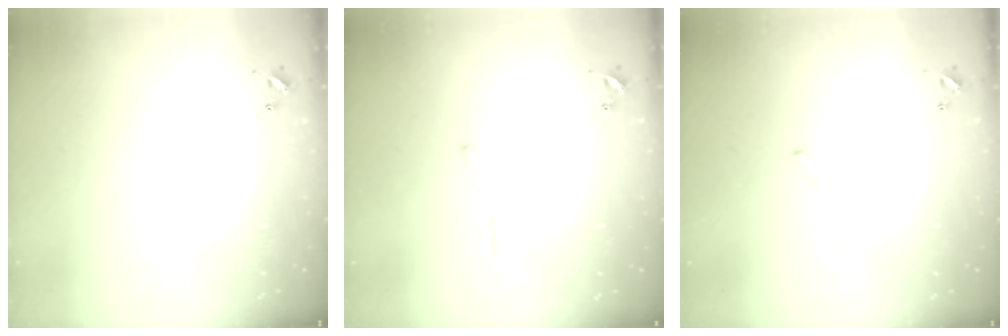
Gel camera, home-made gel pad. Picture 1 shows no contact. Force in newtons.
{"total": 2.9, "press": 2.9, "slide": 0.3}
{"total": 2.4, "press": 2.4, "slide": 0.2}